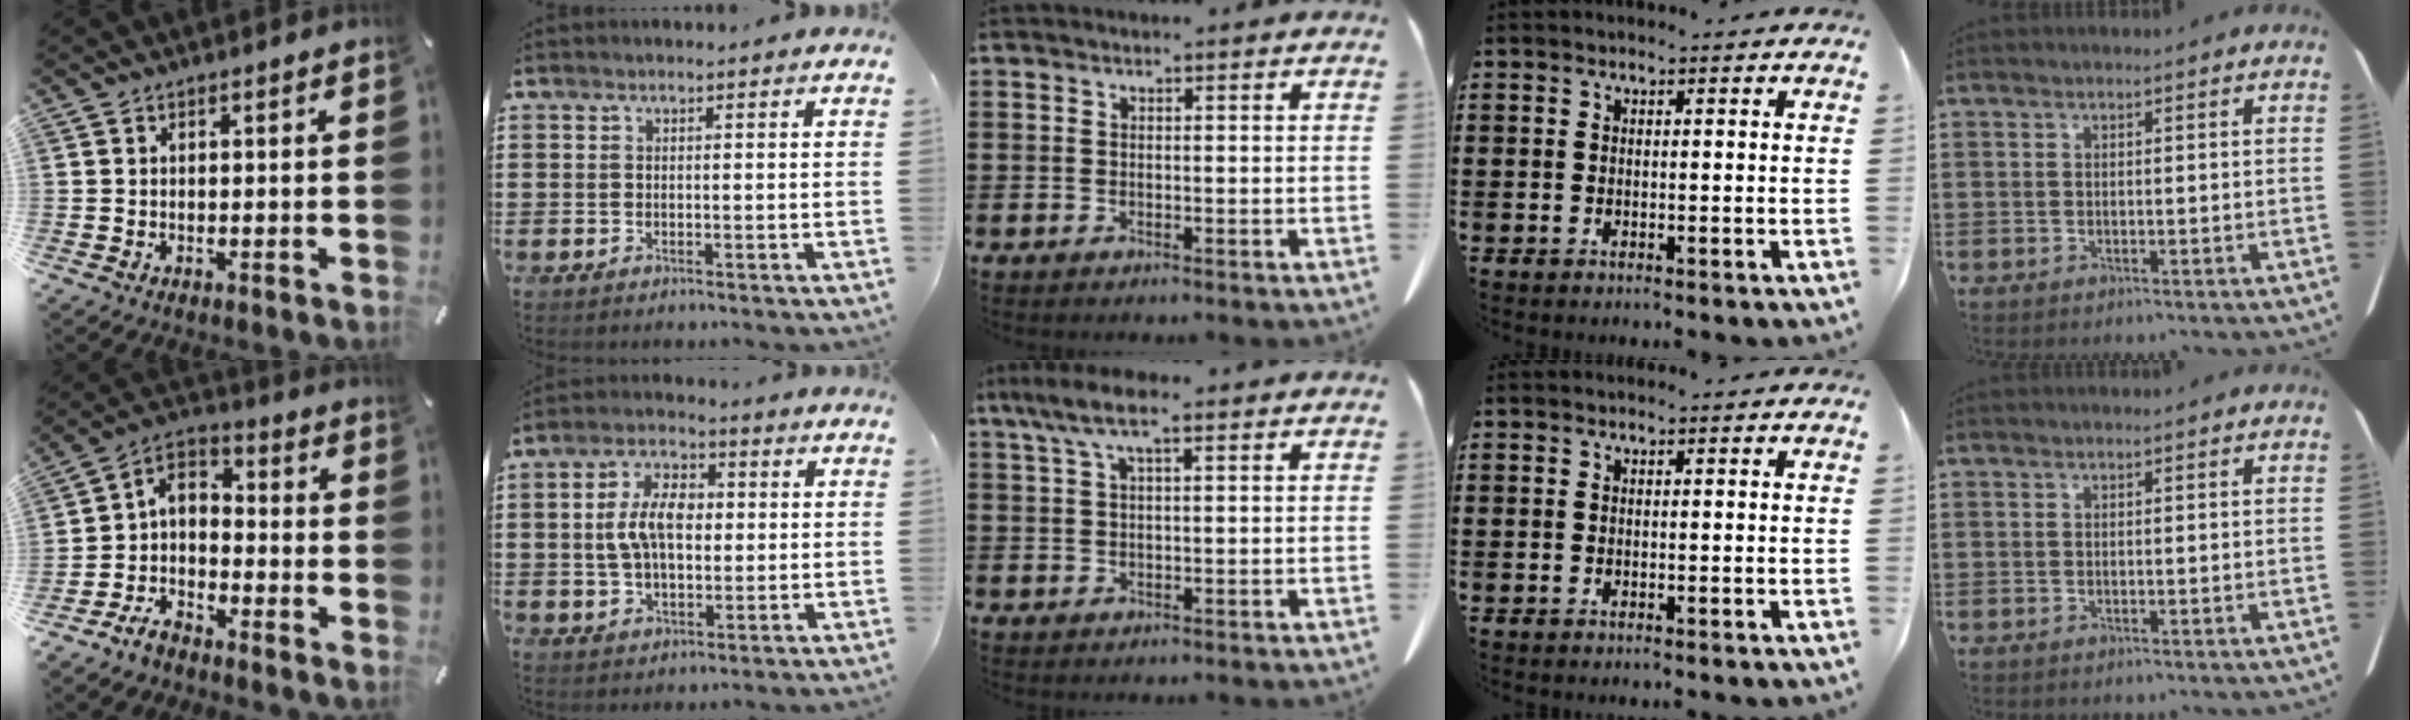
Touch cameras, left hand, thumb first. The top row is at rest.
{"thumb": {"total": 5.6, "force": [-4.1, 3.3, 2.2], "torque": [-0.054, 0.009, -0.085]}, "index": {"total": 8.0, "force": [0.8, 4.5, 6.6], "torque": [-0.146, 0.014, 0.008]}, "middle": {"total": 5.6, "force": [2.9, 1.3, 4.6], "torque": [-0.094, 0.005, 0.050]}}